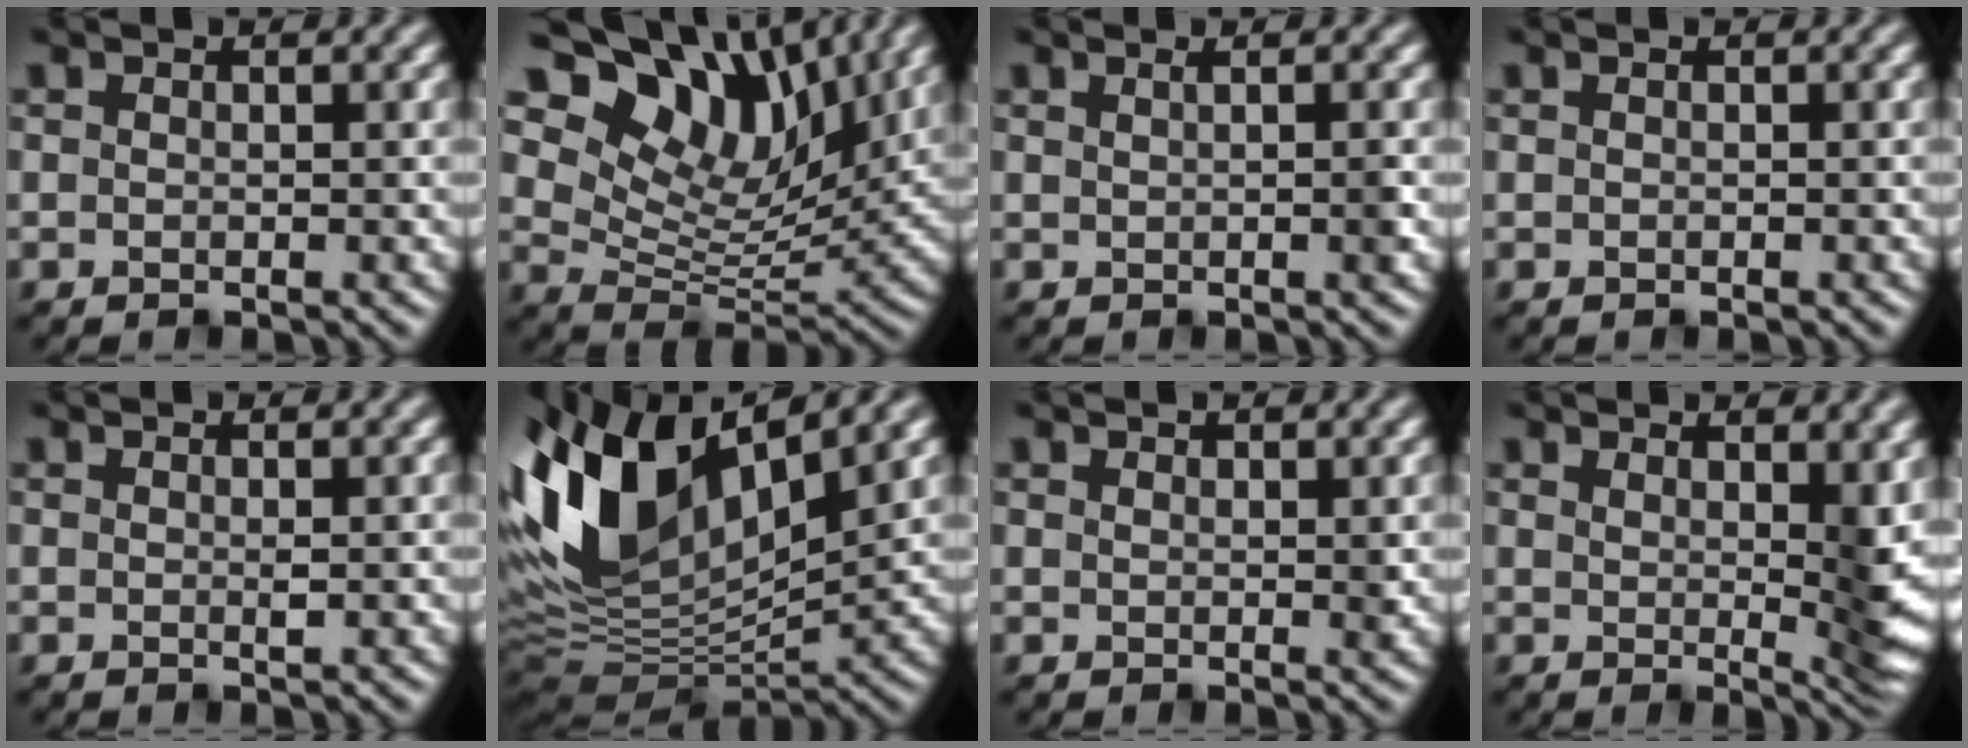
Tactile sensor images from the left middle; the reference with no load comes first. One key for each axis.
{"total": 12.1, "fx": 6.9, "fy": 7.0, "fz": 7.1, "tx": -0.136, "ty": 0.015, "tz": 0.119}
{"total": 1.8, "fx": 0.9, "fy": 0.7, "fz": 1.4, "tx": -0.007, "ty": -0.001, "tz": -0.003}
{"total": 0.0}
{"total": 0.5, "fx": 0.1, "fy": 0.0, "fz": 0.5, "tx": -0.009, "ty": -0.001, "tz": 0.001}
{"total": 12.9, "fx": 4.2, "fy": 6.7, "fz": 10.1, "tx": -0.211, "ty": 0.019, "tz": 0.070}
{"total": 1.3, "fx": 1.0, "fy": 0.4, "fz": 0.7, "tx": -0.004, "ty": -0.007, "tz": 0.018}
{"total": 6.9, "fx": 3.4, "fy": 2.0, "fz": 5.7, "tx": -0.068, "ty": 0.001, "tz": 0.060}